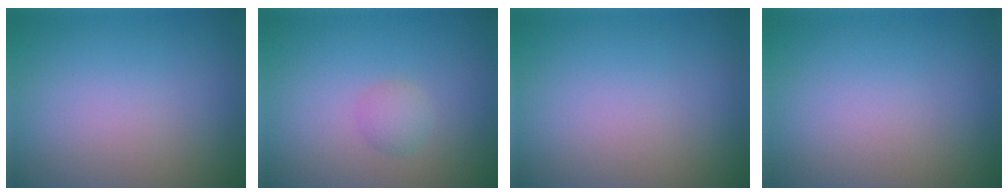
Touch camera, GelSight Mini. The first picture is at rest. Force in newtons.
{"total": 1.4, "press": 1.4, "slide": 0.1}
{"total": 0.0}
{"total": 0.0}